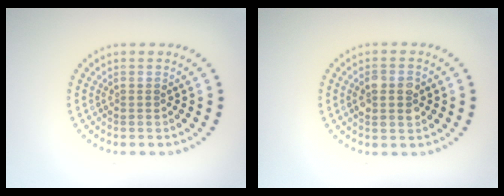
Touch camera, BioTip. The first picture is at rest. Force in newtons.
{"total": 2.8, "press": 2.8, "slide": 0.2}